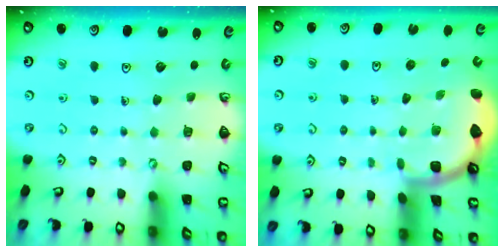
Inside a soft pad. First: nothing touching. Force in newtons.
{"total": 1.8, "press": 1.8, "slide": 0.2}